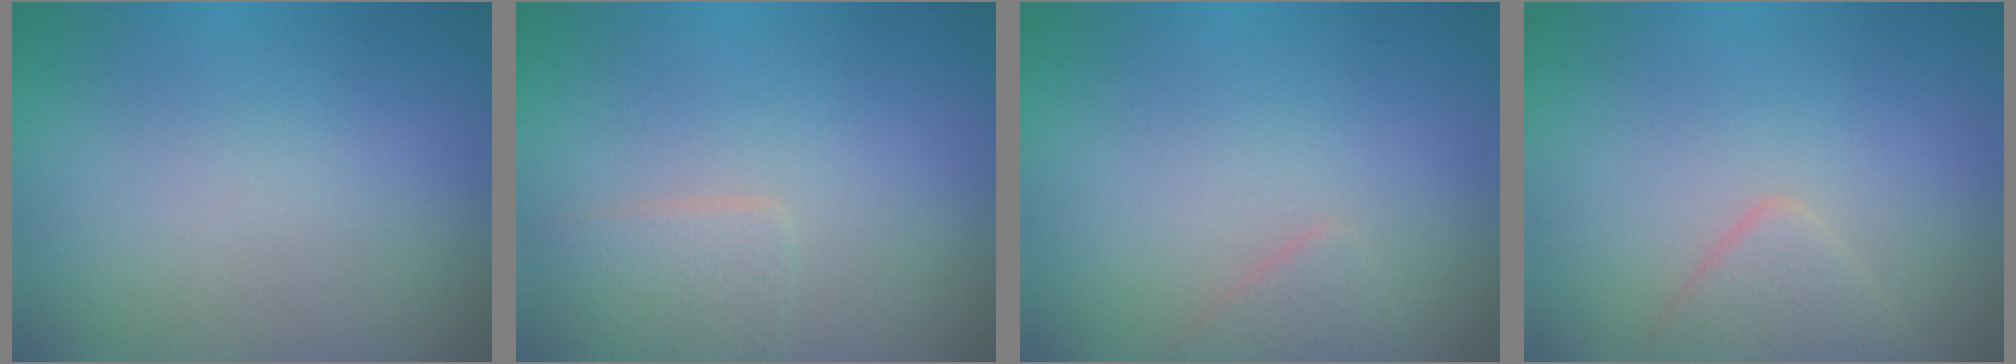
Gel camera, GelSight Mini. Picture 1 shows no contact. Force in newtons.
{"total": 2.3, "press": 2.3, "slide": 0.1}
{"total": 1.3, "press": 1.3, "slide": 0.1}
{"total": 2.6, "press": 2.6, "slide": 0.2}